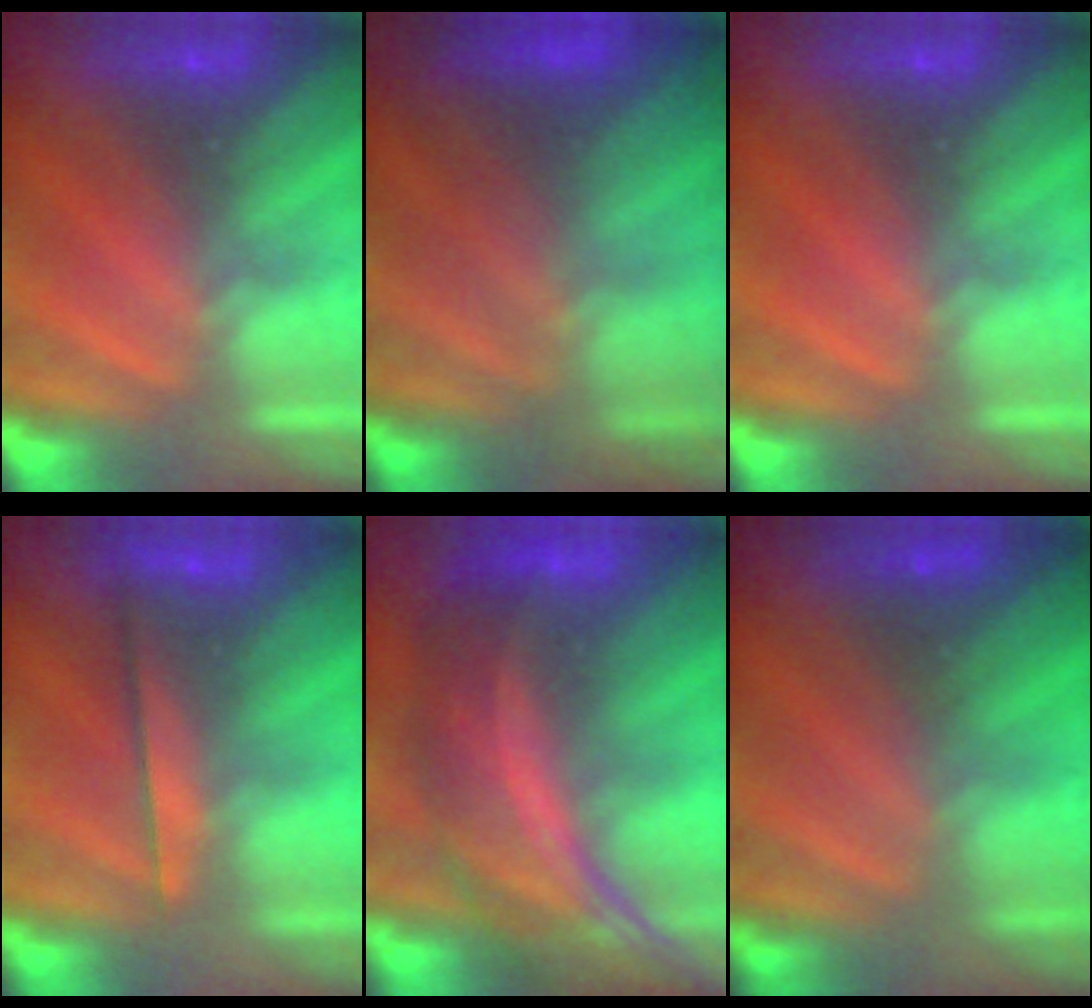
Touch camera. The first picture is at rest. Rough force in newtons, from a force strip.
{"total": 6.9}
{"total": 0.0}
{"total": 2.2}
{"total": 7.7}
{"total": 1.7}